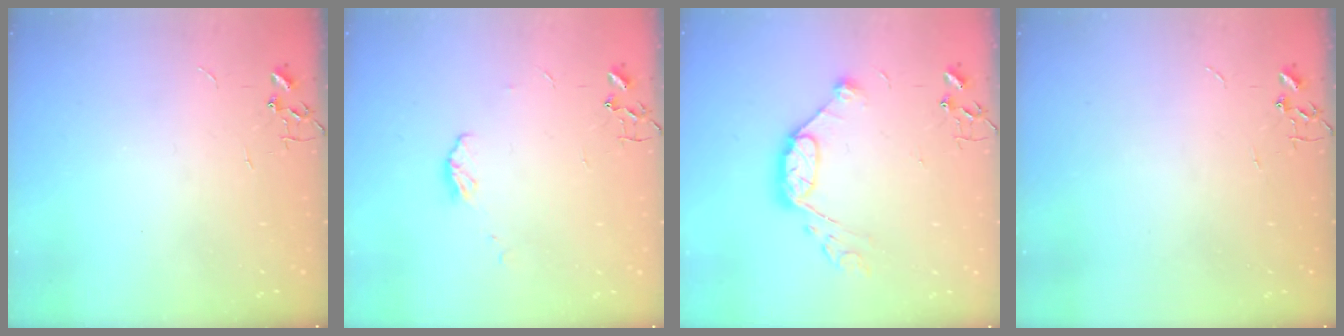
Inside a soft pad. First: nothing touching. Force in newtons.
{"total": 5.4, "press": 5.4, "slide": 0.2}
{"total": 10.6, "press": 10.6, "slide": 0.6}
{"total": 0.0}